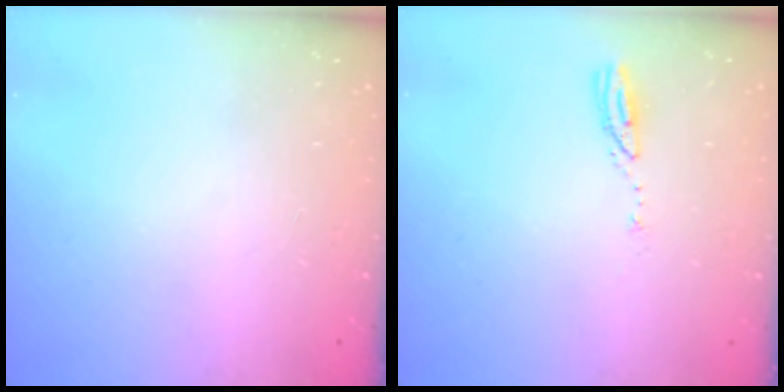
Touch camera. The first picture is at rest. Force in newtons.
{"total": 4.1, "press": 4.1, "slide": 0.3}